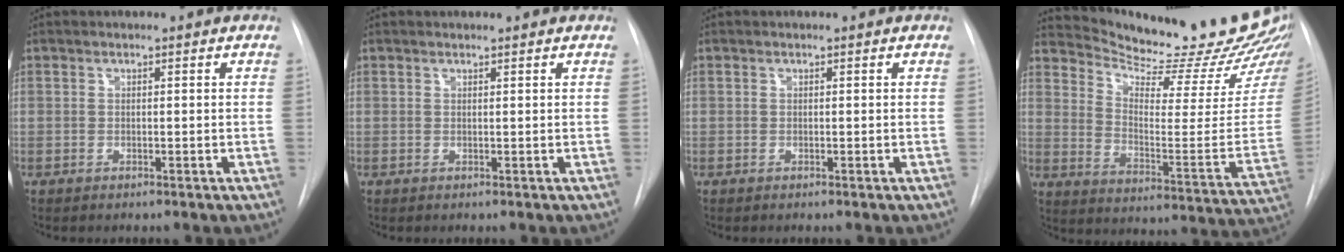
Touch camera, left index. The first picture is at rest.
{"total": 0.9, "force": [0.8, 0.0, 0.1], "torque": [-0.007, 0.010, 0.015]}
{"total": 0.0}
{"total": 26.7, "force": [24.5, 3.0, 10.2], "torque": [-0.156, -0.122, 0.315]}